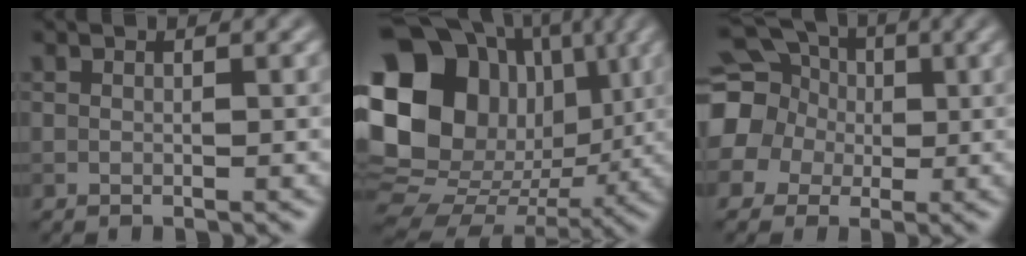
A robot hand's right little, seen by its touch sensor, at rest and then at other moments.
{"total": 23.6, "force": [3.9, 20.6, 10.8], "torque": [-0.226, 0.035, 0.046]}
{"total": 15.9, "force": [2.2, 14.5, 5.9], "torque": [-0.169, 0.012, 0.006]}